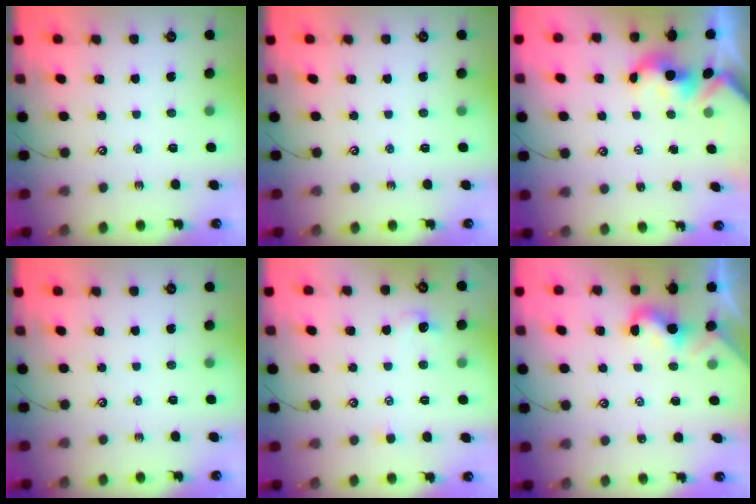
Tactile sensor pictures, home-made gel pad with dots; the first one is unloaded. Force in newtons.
{"total": 0.0}
{"total": 1.5, "press": 1.5, "slide": 0.3}
{"total": 0.0}
{"total": 0.5, "press": 0.2, "slide": 0.5}
{"total": 0.5, "press": 0.4, "slide": 0.4}